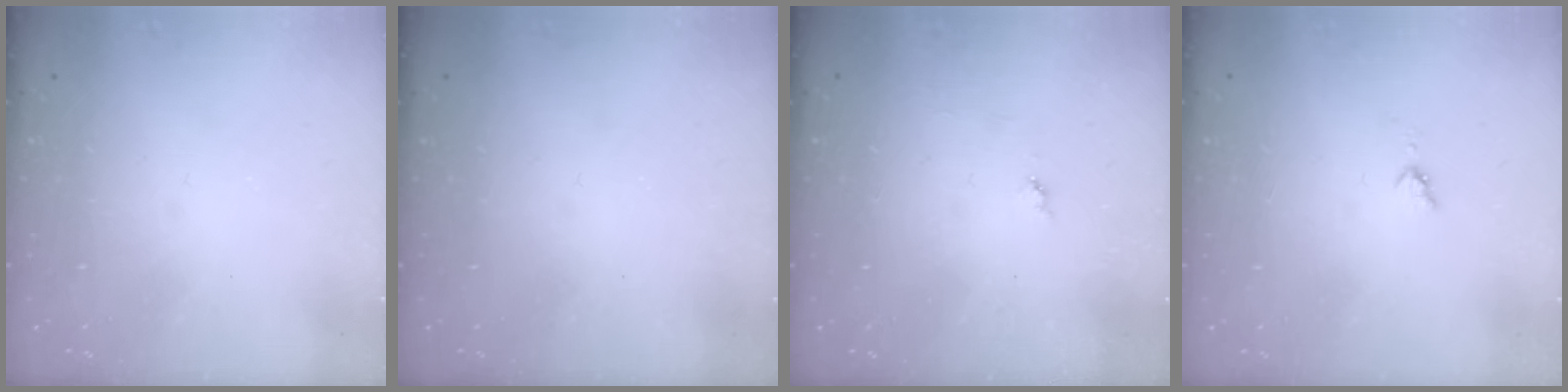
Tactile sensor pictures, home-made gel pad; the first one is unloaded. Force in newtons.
{"total": 0.0}
{"total": 3.9, "press": 3.9, "slide": 0.4}
{"total": 2.8, "press": 2.8, "slide": 0.4}